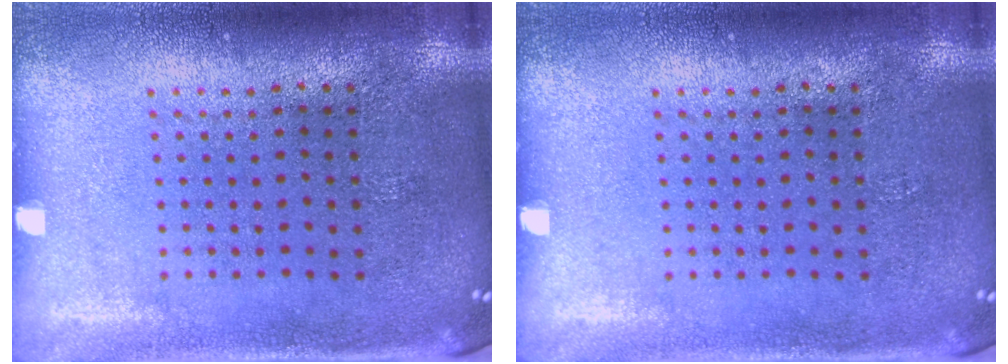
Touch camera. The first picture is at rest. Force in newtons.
{"total": 0.0}